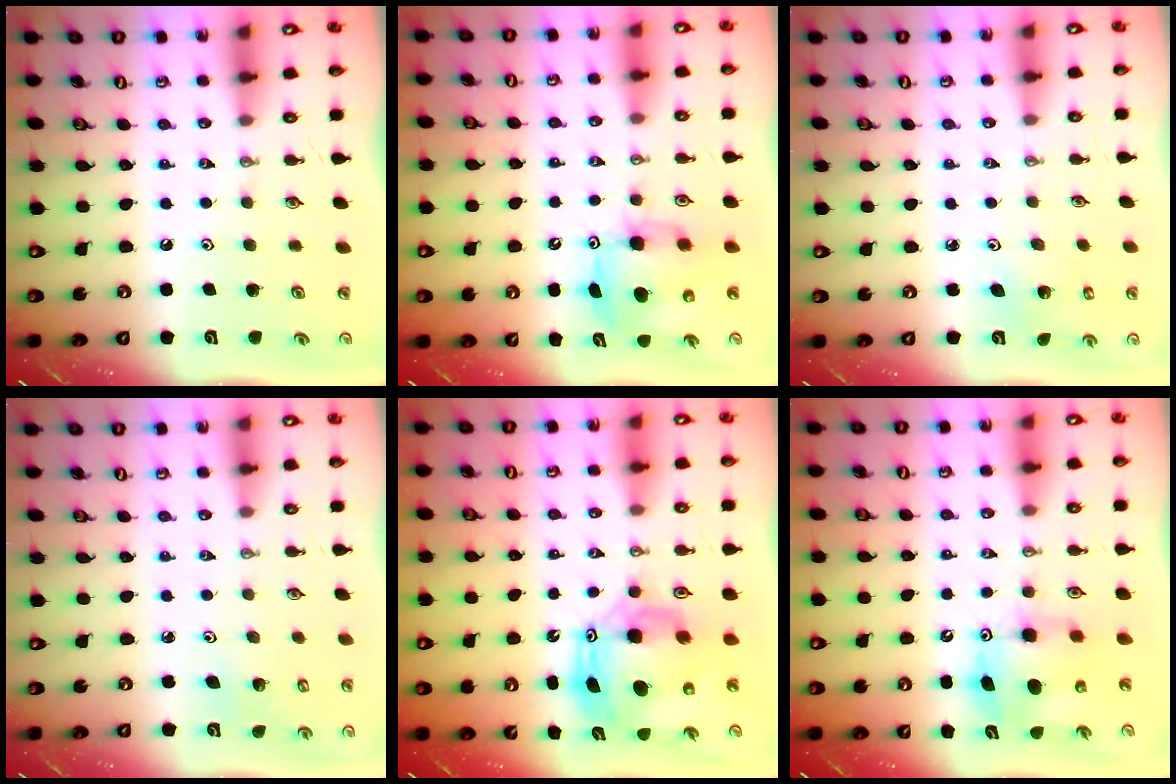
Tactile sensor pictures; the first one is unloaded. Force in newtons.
{"total": 7.2, "press": 7.2, "slide": 0.6}
{"total": 2.1, "press": 2.1, "slide": 0.1}
{"total": 3.0, "press": 2.8, "slide": 1.1}
{"total": 13.8, "press": 13.8, "slide": 1.6}
{"total": 9.3, "press": 9.3, "slide": 0.6}